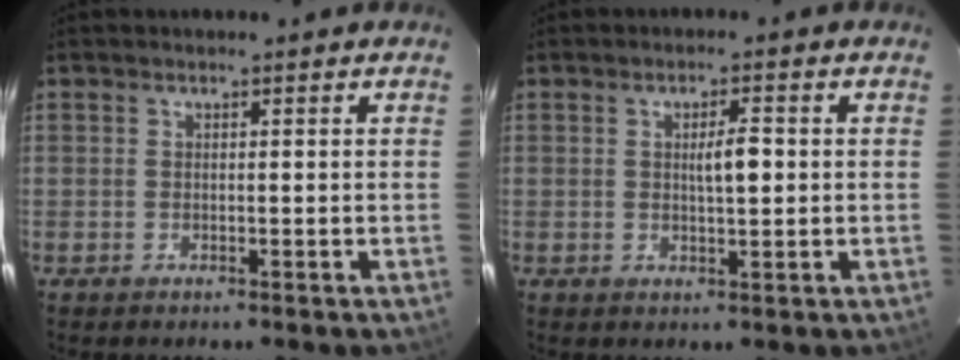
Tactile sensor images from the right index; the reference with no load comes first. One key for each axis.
{"total": 3.4, "fx": 0.3, "fy": 0.6, "fz": 3.4, "tx": -0.055, "ty": 0.002, "tz": 0.005}